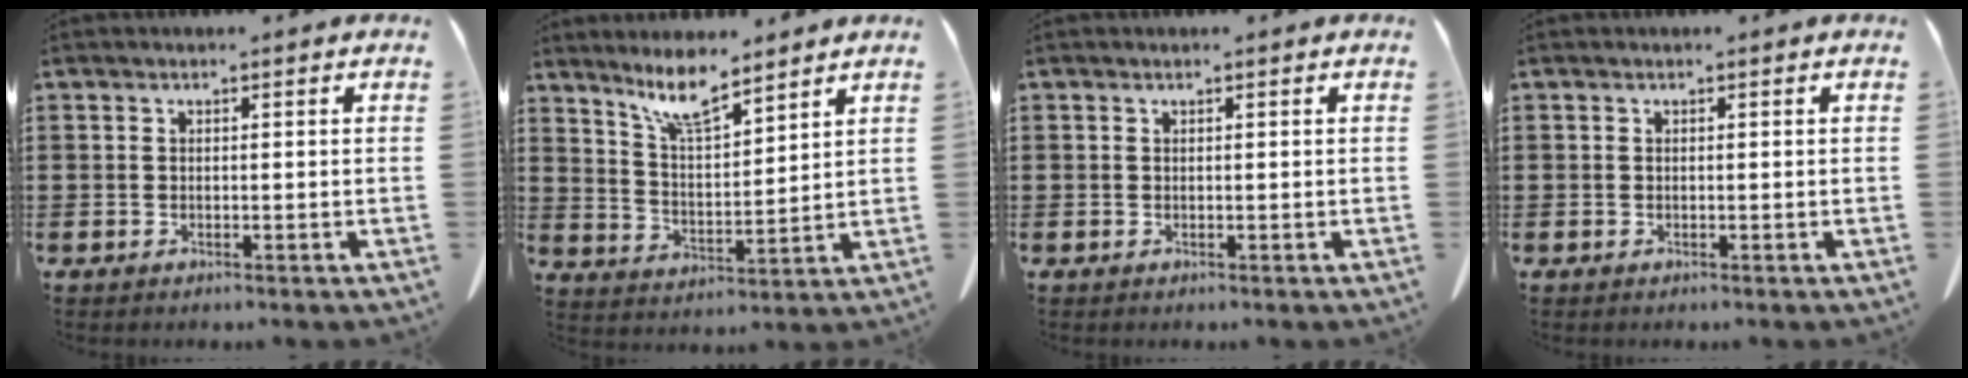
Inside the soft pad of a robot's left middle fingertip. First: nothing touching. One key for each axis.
{"total": 7.7, "fx": 6.5, "fy": 1.3, "fz": 4.0, "tx": -0.098, "ty": -0.024, "tz": 0.118}
{"total": 0.0}
{"total": 0.0}